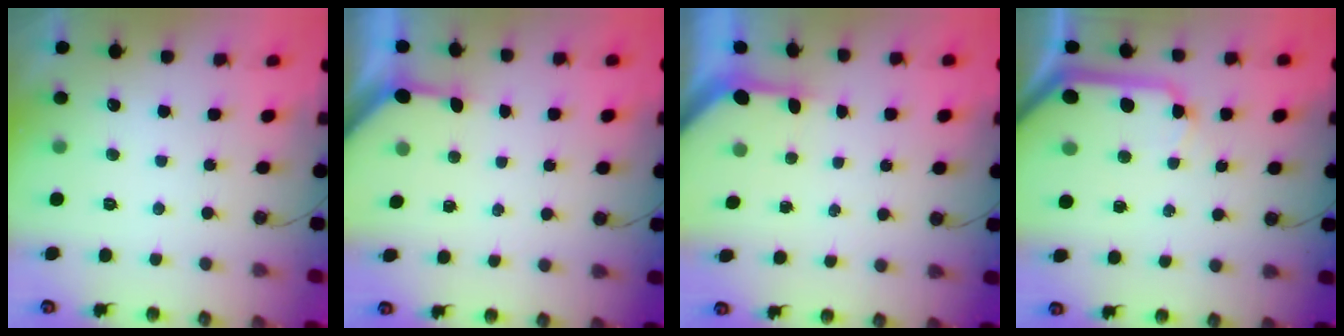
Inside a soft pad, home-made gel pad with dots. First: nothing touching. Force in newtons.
{"total": 2.8, "press": 2.8, "slide": 0.2}
{"total": 2.9, "press": 2.9, "slide": 0.2}
{"total": 11.7, "press": 11.6, "slide": 1.6}